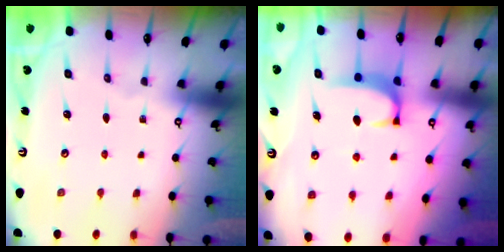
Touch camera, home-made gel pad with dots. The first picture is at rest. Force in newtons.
{"total": 1.7, "press": 1.6, "slide": 0.5}